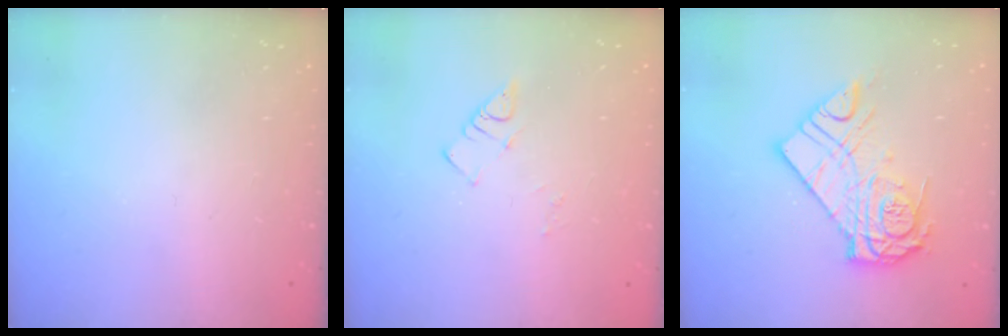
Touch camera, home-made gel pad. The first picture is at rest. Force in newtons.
{"total": 4.1, "press": 4.0, "slide": 0.7}
{"total": 12.9, "press": 12.9, "slide": 1.0}